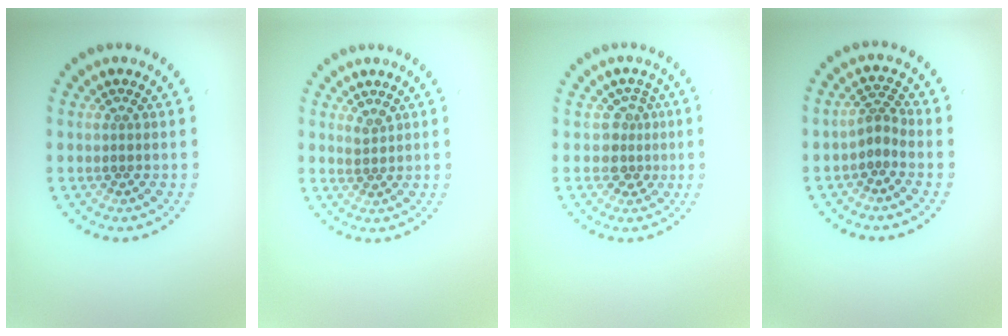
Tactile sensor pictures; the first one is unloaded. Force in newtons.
{"total": 1.2, "press": 0.9, "slide": 0.8}
{"total": 2.3, "press": 1.7, "slide": 1.5}
{"total": 1.9, "press": 1.3, "slide": 1.4}